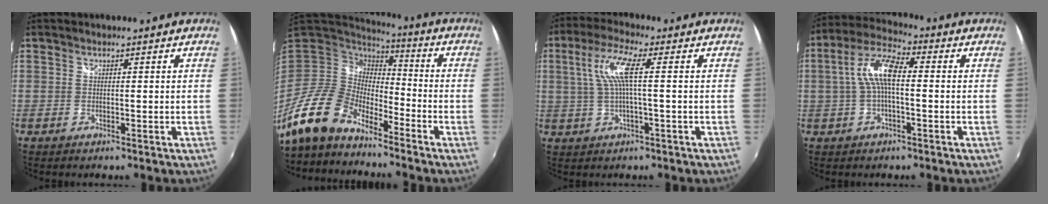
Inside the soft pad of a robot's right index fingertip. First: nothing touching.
{"total": 14.2, "force": [-11.1, 6.1, 6.3], "torque": [-0.136, -0.003, -0.217]}
{"total": 7.5, "force": [1.0, 0.7, 7.4], "torque": [-0.145, 0.006, 0.025]}
{"total": 8.6, "force": [0.1, 2.9, 8.2], "torque": [-0.172, 0.021, 0.000]}